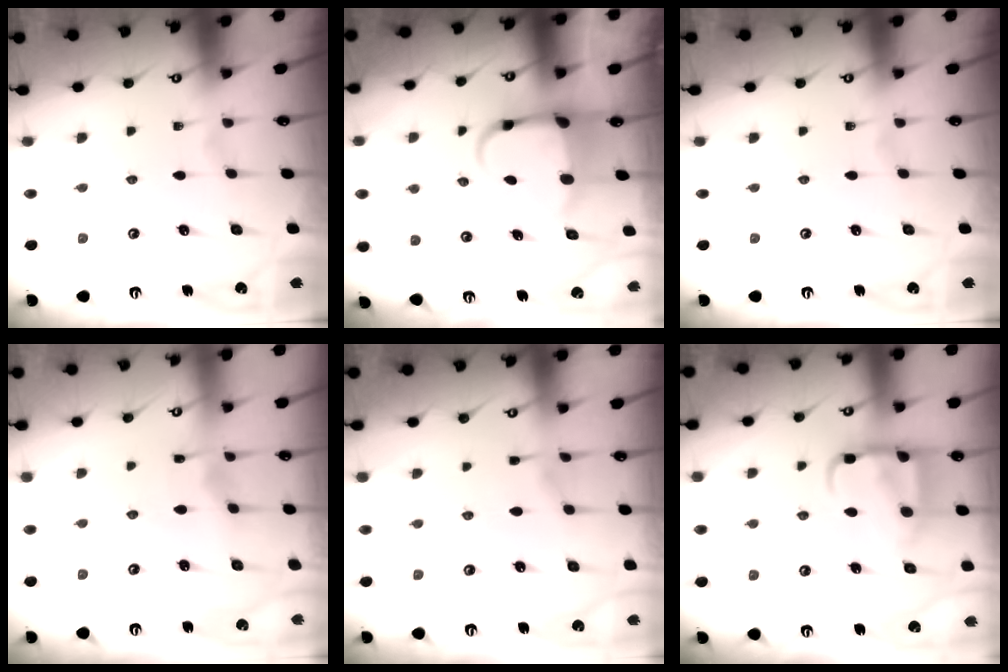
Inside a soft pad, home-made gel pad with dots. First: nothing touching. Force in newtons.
{"total": 5.4, "press": 5.3, "slide": 1.2}
{"total": 0.0}
{"total": 2.9, "press": 2.9, "slide": 0.4}
{"total": 2.1, "press": 2.1, "slide": 0.4}
{"total": 12.0, "press": 11.9, "slide": 1.4}